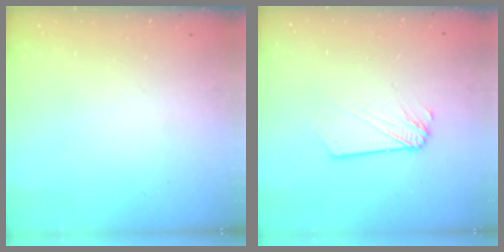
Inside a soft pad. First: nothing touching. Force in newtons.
{"total": 2.1, "press": 2.1, "slide": 0.3}